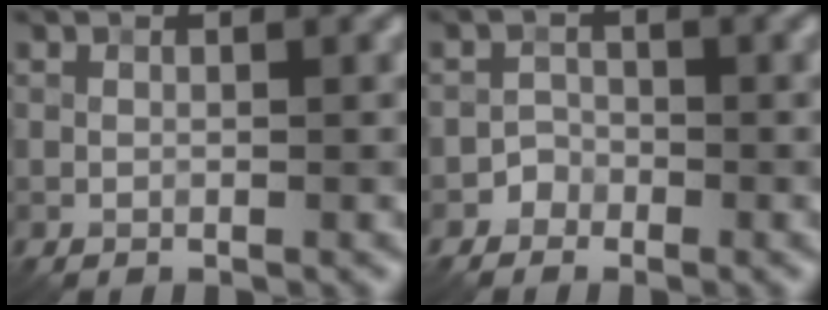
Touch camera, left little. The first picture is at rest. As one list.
[{"total": 1.3, "force": [-0.8, 0.9, -0.1], "torque": [0.012, 0.007, -0.015]}]